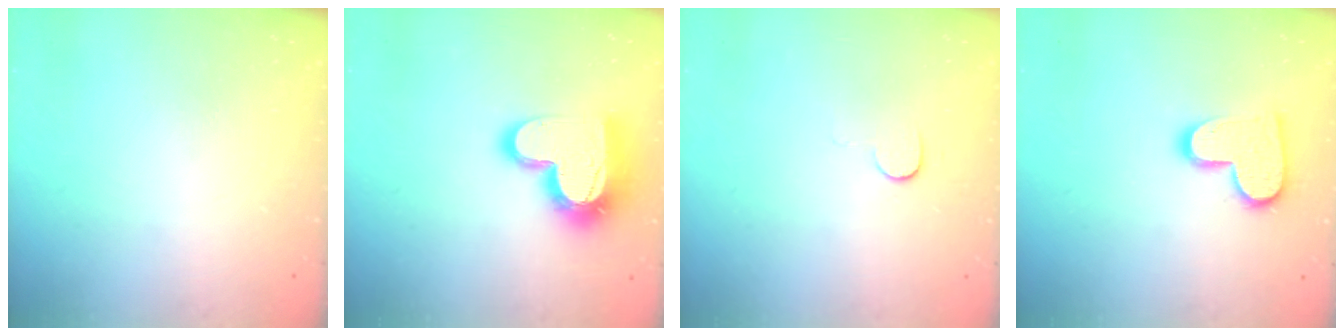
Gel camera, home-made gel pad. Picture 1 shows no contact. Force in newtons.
{"total": 17.4, "press": 17.3, "slide": 1.5}
{"total": 5.0, "press": 4.9, "slide": 0.4}
{"total": 13.3, "press": 13.3, "slide": 1.1}